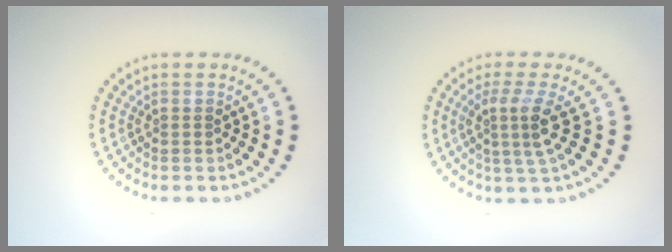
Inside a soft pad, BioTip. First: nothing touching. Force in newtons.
{"total": 3.2, "press": 2.2, "slide": 2.3}